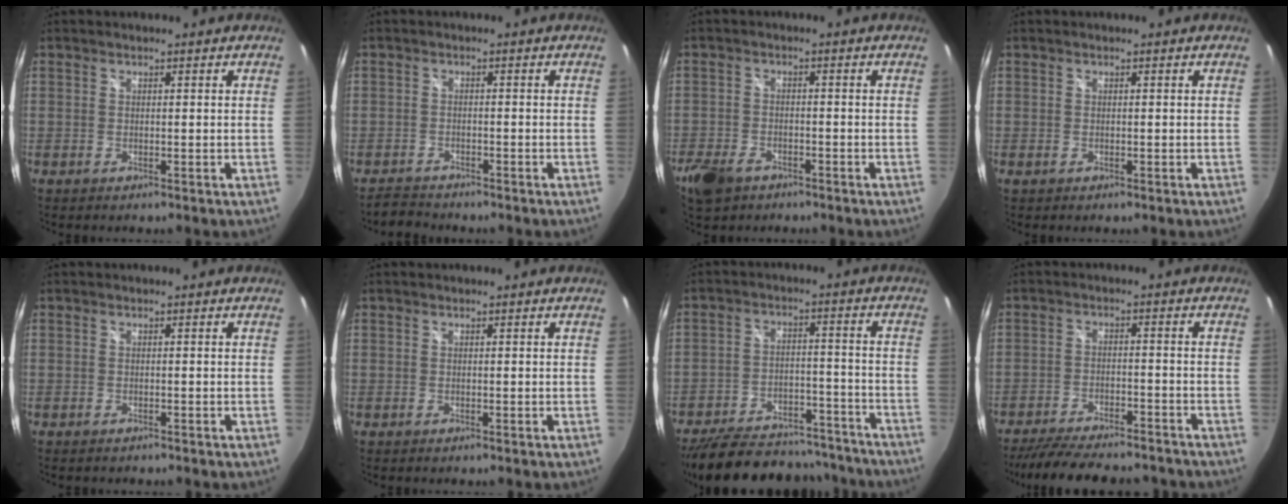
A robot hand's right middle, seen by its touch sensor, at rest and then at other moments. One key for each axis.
{"total": 2.6, "fx": -2.5, "fy": 0.7, "fz": -0.2, "tx": -0.012, "ty": 0.001, "tz": -0.052}
{"total": 7.2, "fx": -4.8, "fy": 4.1, "fz": 3.3, "tx": -0.099, "ty": -0.011, "tz": -0.089}
{"total": 0.6, "fx": -0.2, "fy": 0.5, "fz": 0.4, "tx": -0.007, "ty": -0.001, "tz": -0.004}
{"total": 0.6, "fx": -0.6, "fy": 0.3, "fz": 0.1, "tx": -0.004, "ty": -0.002, "tz": -0.010}
{"total": 0.0}
{"total": 25.2, "fx": -21.3, "fy": 9.0, "fz": 9.9, "tx": -0.201, "ty": 0.015, "tz": -0.281}
{"total": 19.0, "fx": -16.2, "fy": 5.0, "fz": 8.5, "tx": -0.172, "ty": -0.022, "tz": -0.230}